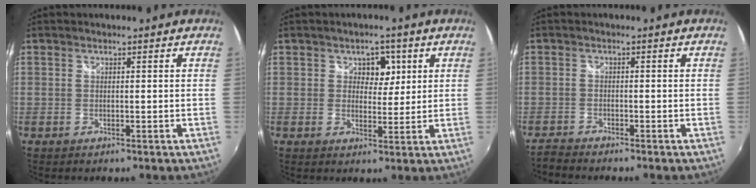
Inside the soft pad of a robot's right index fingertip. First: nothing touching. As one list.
[{"total": 4.1, "force": [1.5, 3.2, 2.0], "torque": [-0.020, 0.003, 0.021]}, {"total": 2.6, "force": [-2.6, 0.0, 0.2], "torque": [-0.013, -0.013, -0.056]}]